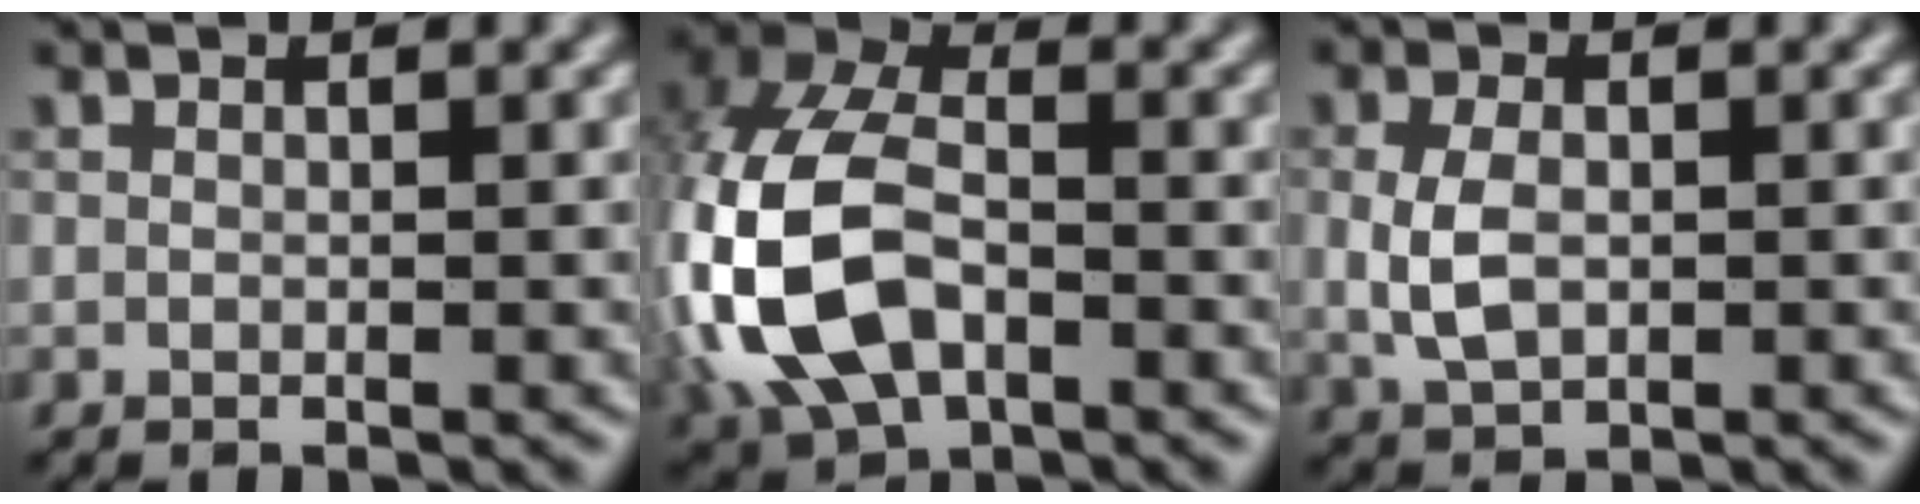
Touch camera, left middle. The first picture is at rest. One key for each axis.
{"total": 10.5, "fx": -2.6, "fy": 6.7, "fz": 7.6, "tx": -0.184, "ty": 0.000, "tz": -0.063}
{"total": 3.2, "fx": 0.0, "fy": 2.1, "fz": 2.5, "tx": -0.059, "ty": 0.000, "tz": 0.001}